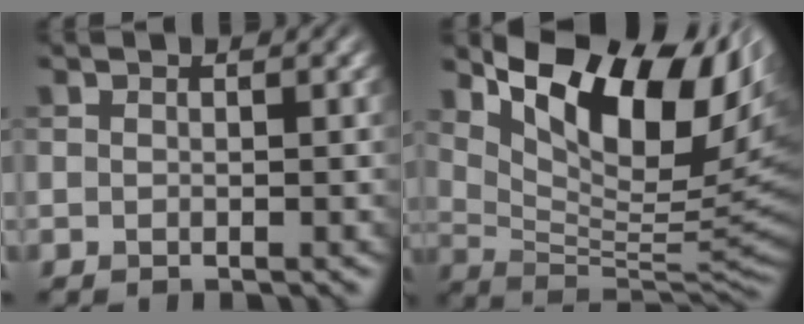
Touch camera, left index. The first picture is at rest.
{"total": 14.3, "force": [6.8, 6.4, 10.9], "torque": [-0.185, 0.003, 0.127]}